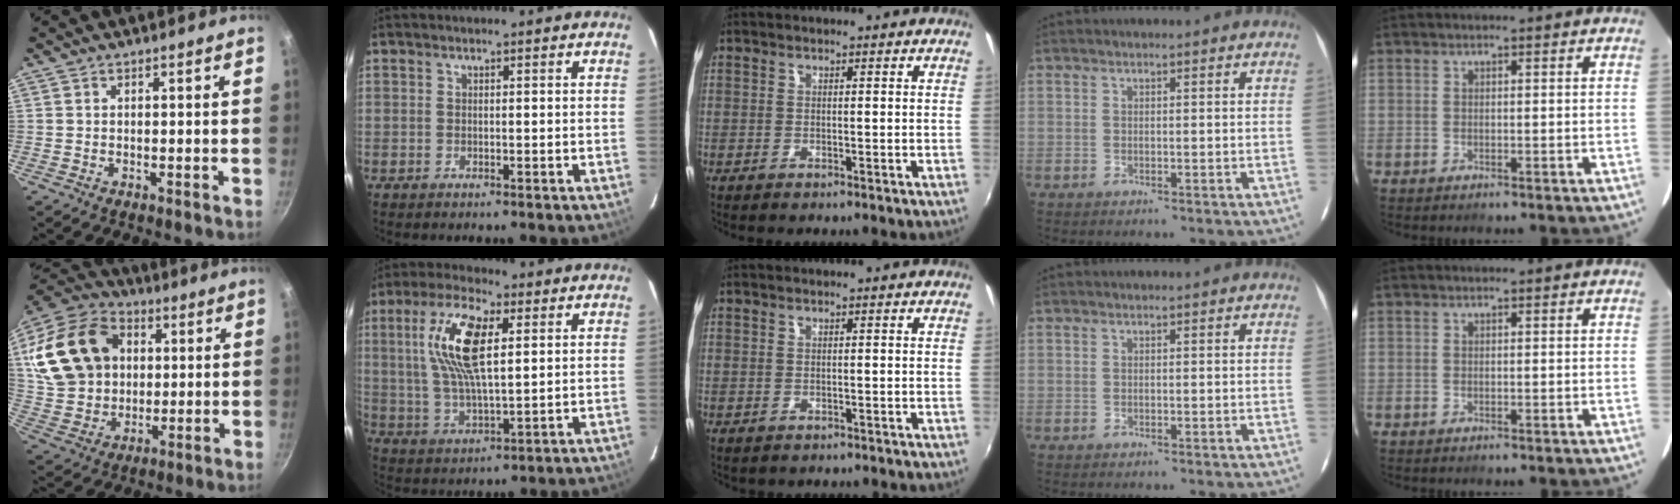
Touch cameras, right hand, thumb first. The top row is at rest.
{"thumb": {"total": 22.0, "force": [4.7, 16.9, 13.2], "torque": [-0.232, 0.015, 0.091]}, "index": {"total": 13.8, "force": [3.9, 4.7, 12.4], "torque": [-0.245, 0.012, 0.077]}, "middle": {"total": 0.6, "force": [-0.4, 0.4, 0.2], "torque": [-0.006, -0.001, -0.004]}}